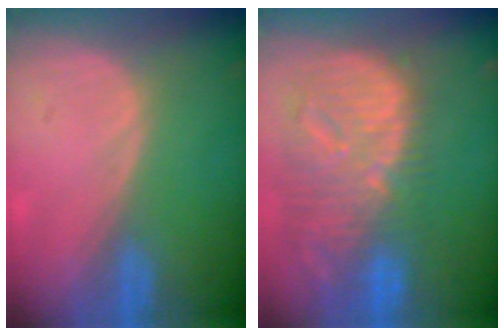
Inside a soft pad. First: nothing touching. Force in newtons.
{"total": 12.9, "press": 11.2, "slide": 6.4}